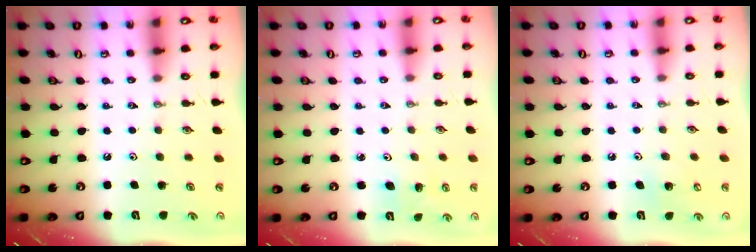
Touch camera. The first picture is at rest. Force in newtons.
{"total": 2.0, "press": 2.0, "slide": 0.2}
{"total": 4.3, "press": 4.3, "slide": 0.3}